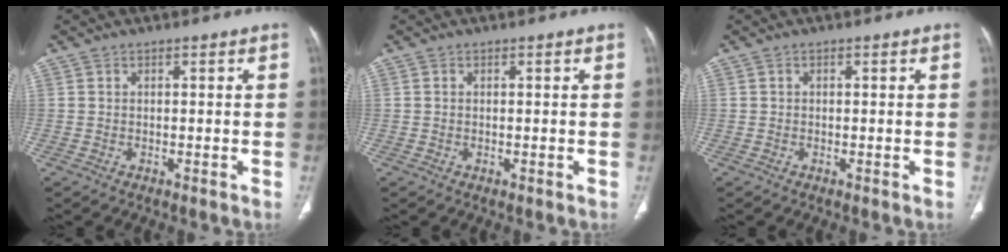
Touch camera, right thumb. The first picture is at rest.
{"total": 0.0}
{"total": 0.0}